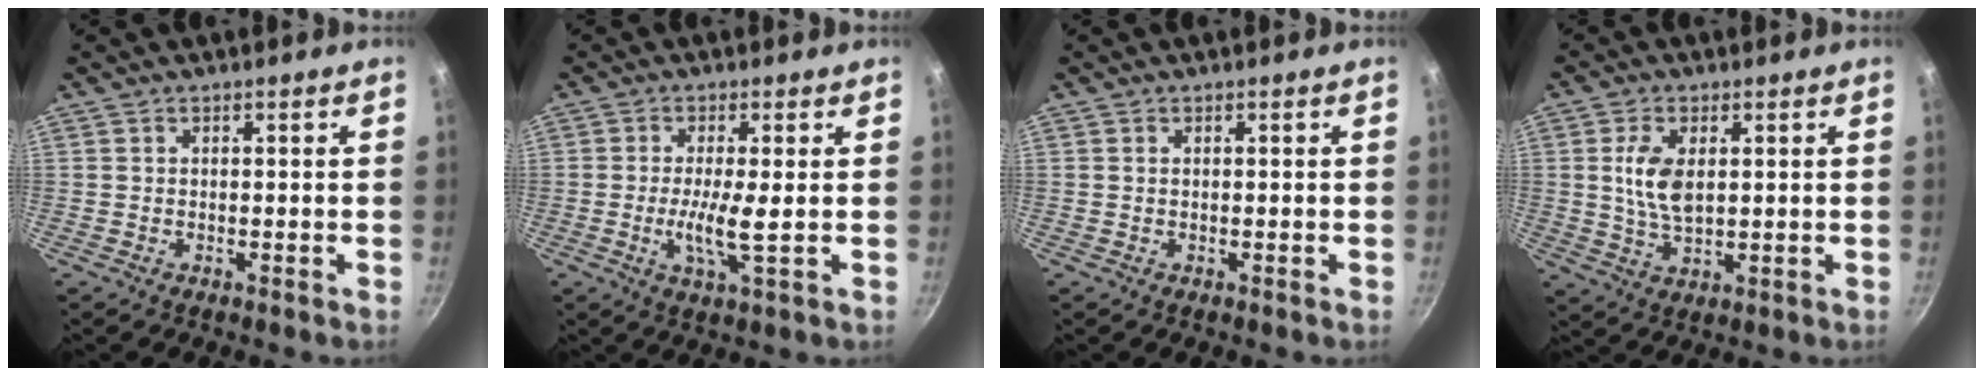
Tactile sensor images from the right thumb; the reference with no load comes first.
{"total": 5.6, "force": [-0.4, 0.6, 5.6], "torque": [-0.115, -0.009, -0.010]}
{"total": 0.0}
{"total": 7.5, "force": [1.5, 4.0, 6.2], "torque": [-0.117, -0.008, 0.029]}